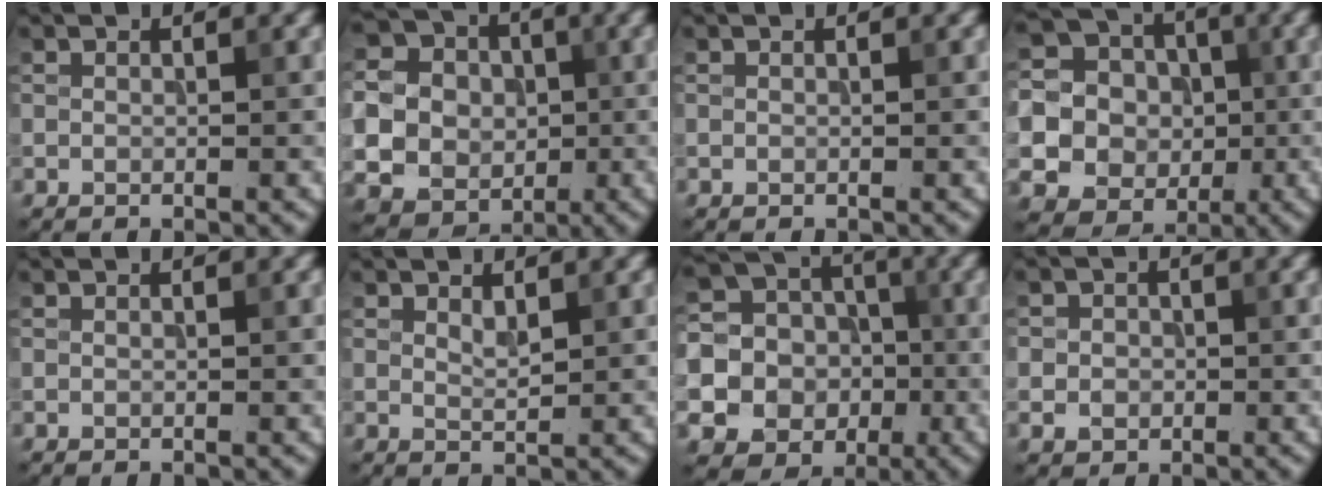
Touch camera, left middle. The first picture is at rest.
{"total": 11.0, "force": [-1.1, 10.1, 4.2], "torque": [-0.113, -0.003, -0.035]}
{"total": 0.0}
{"total": 14.3, "force": [-1.4, 13.6, 4.1], "torque": [-0.130, 0.010, -0.043]}
{"total": 0.0}
{"total": 1.2, "force": [0.7, 0.4, 0.9], "torque": [-0.019, -0.002, 0.014]}
{"total": 17.7, "force": [-4.8, 16.5, 4.1], "torque": [-0.148, -0.017, -0.096]}
{"total": 2.3, "force": [-0.3, 2.1, 0.8], "torque": [0.000, -0.002, -0.013]}